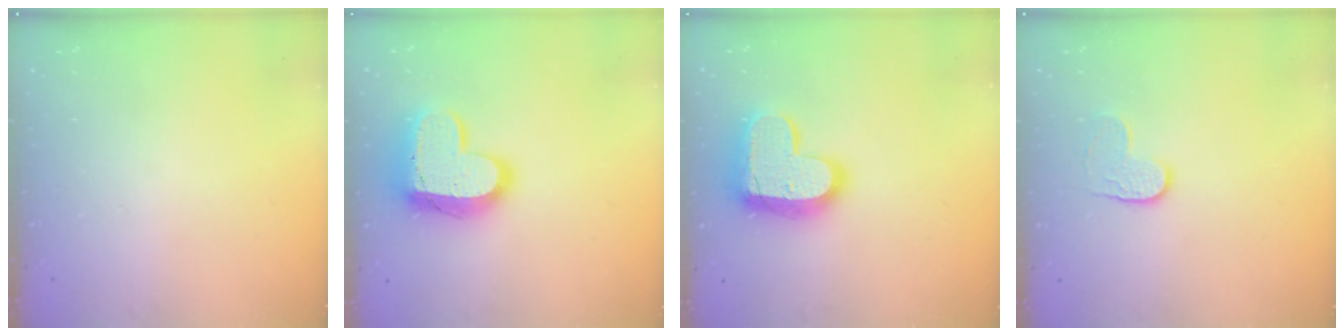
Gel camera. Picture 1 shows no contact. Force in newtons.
{"total": 16.3, "press": 16.2, "slide": 1.4}
{"total": 18.0, "press": 18.0, "slide": 1.3}
{"total": 5.2, "press": 5.2, "slide": 0.2}